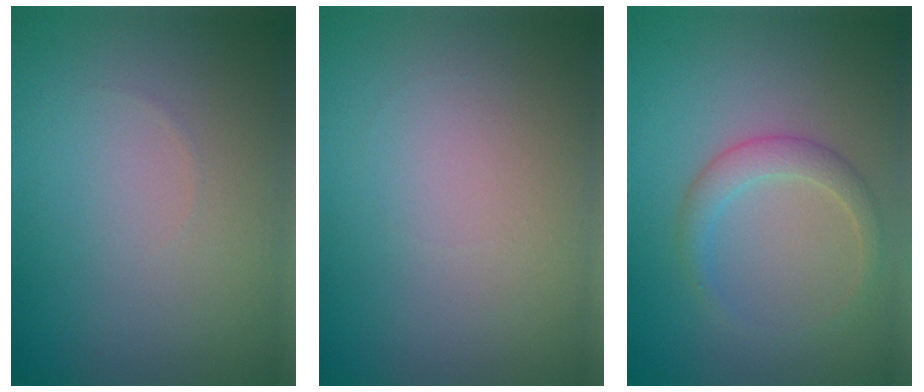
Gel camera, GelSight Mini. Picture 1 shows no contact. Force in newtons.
{"total": 0.0}
{"total": 2.2, "press": 2.2, "slide": 0.1}